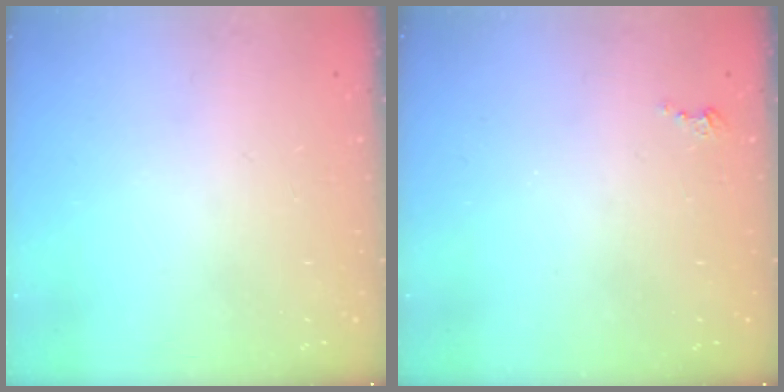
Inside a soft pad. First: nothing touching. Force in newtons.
{"total": 2.3, "press": 2.3, "slide": 0.3}